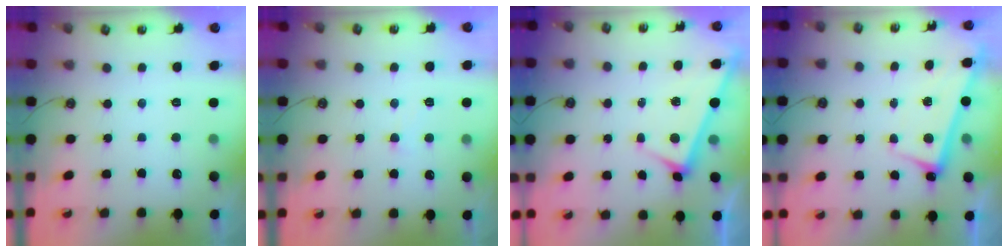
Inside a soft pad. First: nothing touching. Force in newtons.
{"total": 1.4, "press": 1.3, "slide": 0.4}
{"total": 3.3, "press": 3.3, "slide": 0.3}
{"total": 2.6, "press": 2.6, "slide": 0.6}